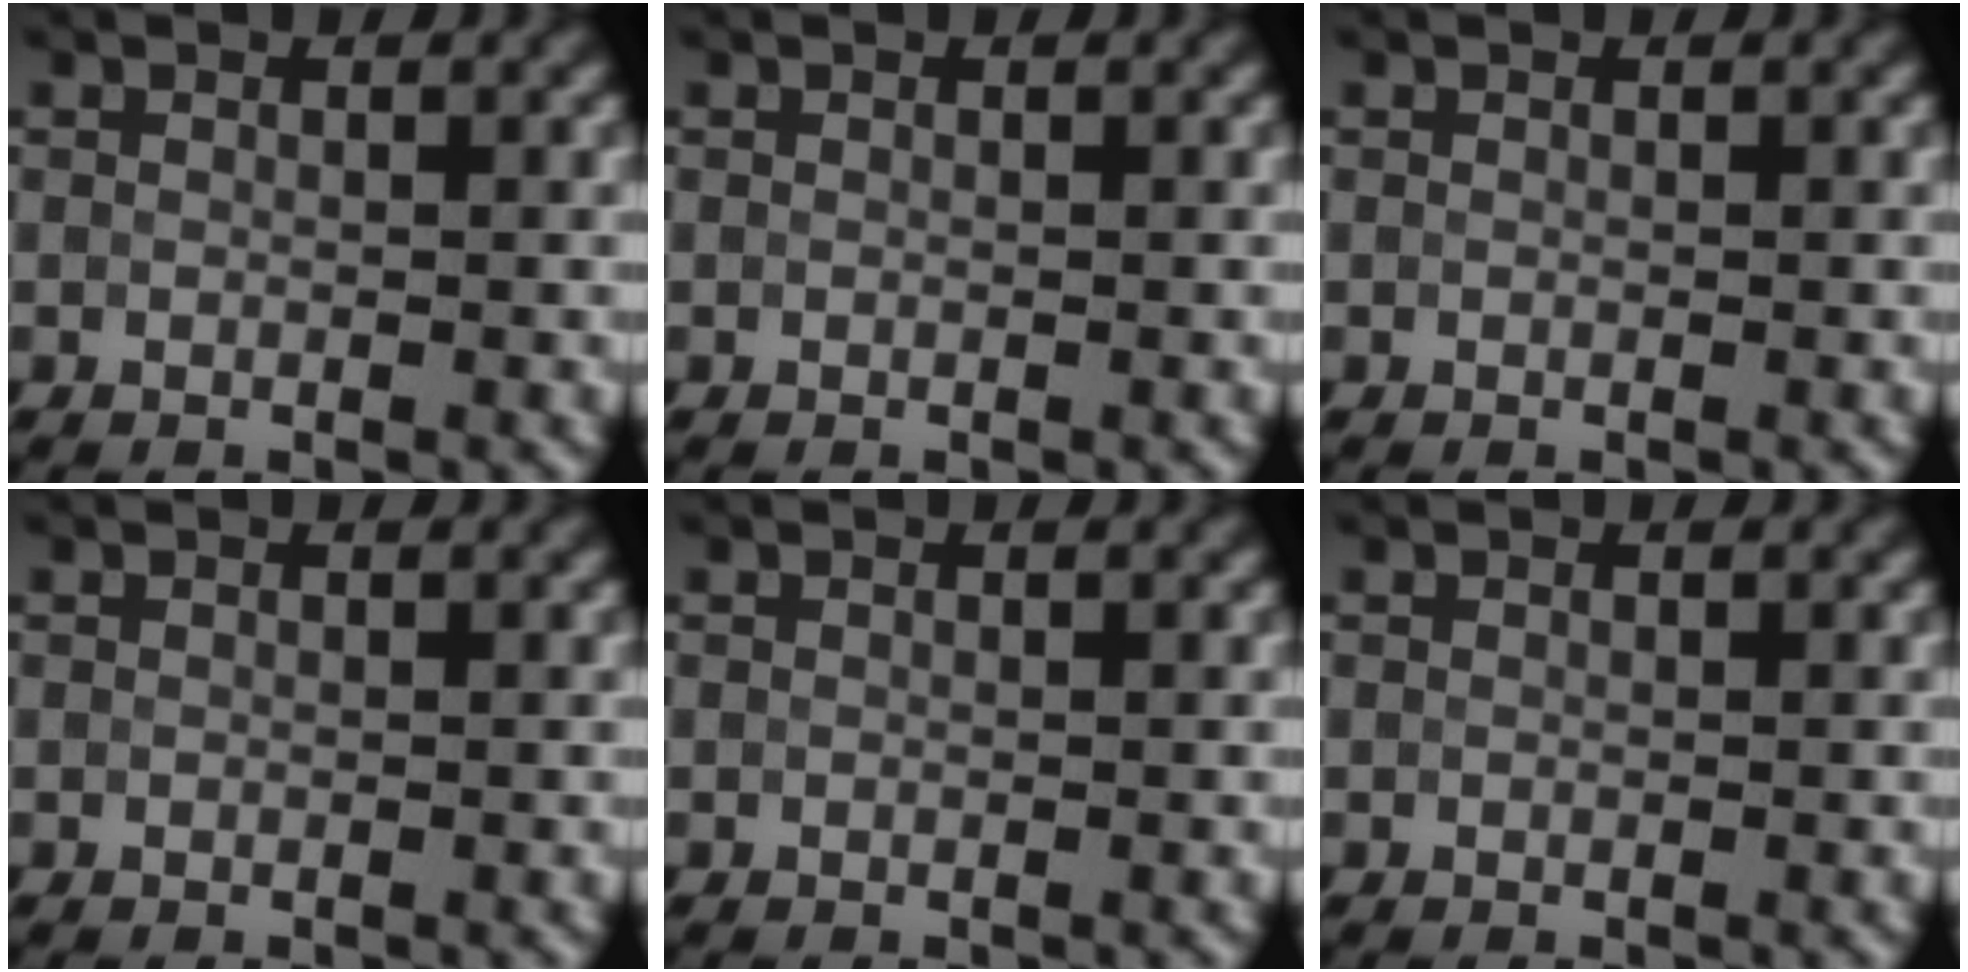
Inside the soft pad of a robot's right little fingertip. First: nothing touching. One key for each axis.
{"total": 0.0}
{"total": 0.0}
{"total": 0.0}
{"total": 0.0}
{"total": 0.0}